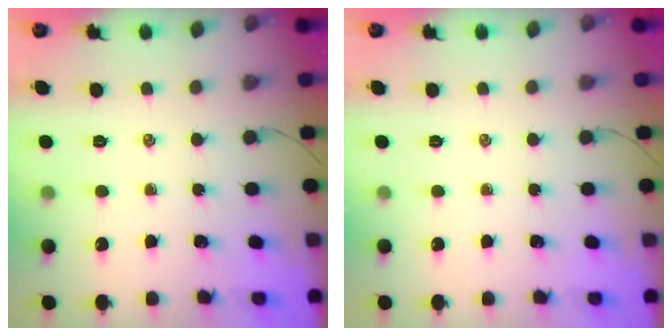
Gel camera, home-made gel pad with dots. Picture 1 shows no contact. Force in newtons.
{"total": 0.0}